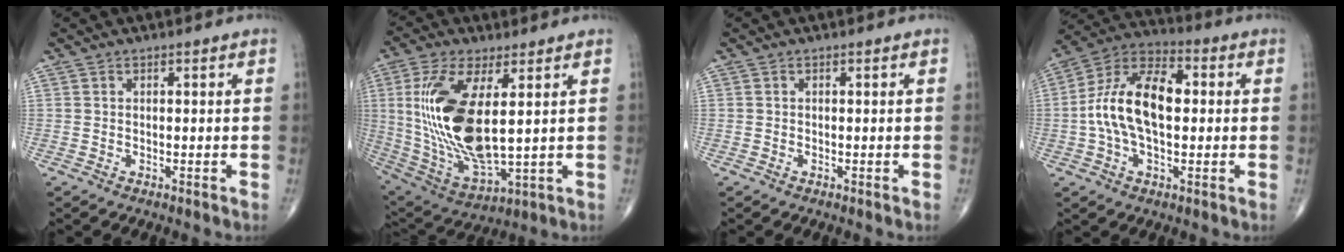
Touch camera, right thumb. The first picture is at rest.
{"total": 19.8, "force": [3.2, 7.8, 17.9], "torque": [-0.375, -0.026, 0.073]}
{"total": 0.0}
{"total": 15.3, "force": [0.4, 8.3, 12.9], "torque": [-0.237, 0.035, -0.003]}